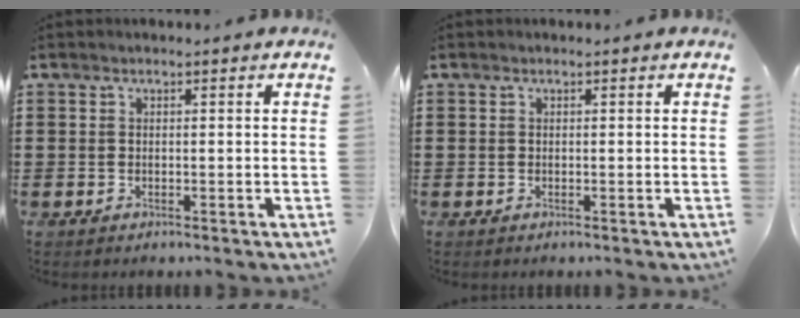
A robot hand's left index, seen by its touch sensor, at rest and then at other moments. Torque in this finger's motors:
{"motor_torque": [-0.04, -0.05, 0.00, -0.02]}